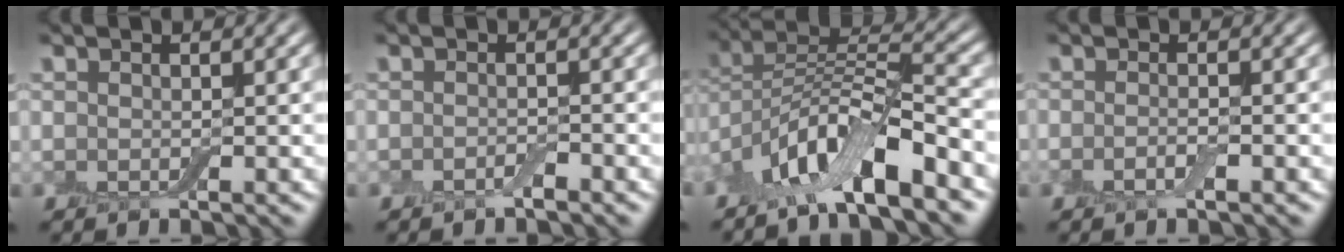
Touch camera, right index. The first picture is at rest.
{"total": 0.8, "force": [-0.6, 0.2, 0.5], "torque": [-0.011, 0.001, -0.012]}
{"total": 9.5, "force": [-6.2, 2.3, 6.8], "torque": [-0.118, 0.009, -0.118]}
{"total": 1.0, "force": [-0.6, 0.1, 0.8], "torque": [-0.019, 0.001, -0.014]}